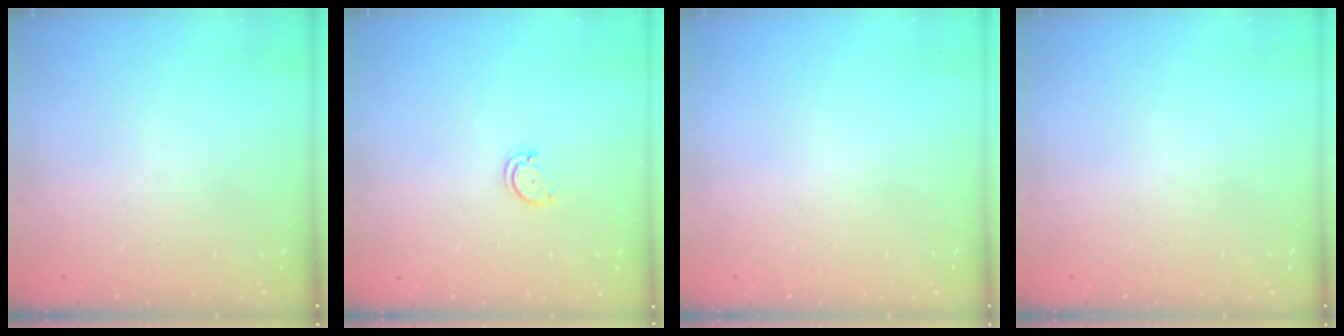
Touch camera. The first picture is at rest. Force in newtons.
{"total": 2.9, "press": 2.9, "slide": 0.4}
{"total": 0.0}
{"total": 0.0}